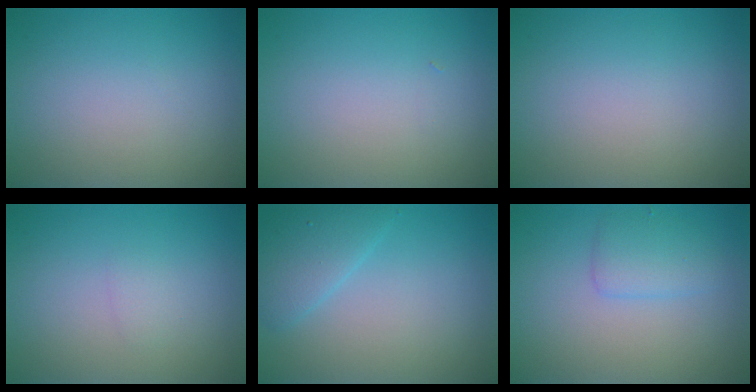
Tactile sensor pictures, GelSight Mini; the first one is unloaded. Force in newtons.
{"total": 0.0}
{"total": 0.0}
{"total": 0.7, "press": 0.7, "slide": 0.0}
{"total": 2.6, "press": 2.6, "slide": 0.2}
{"total": 2.1, "press": 2.1, "slide": 0.2}